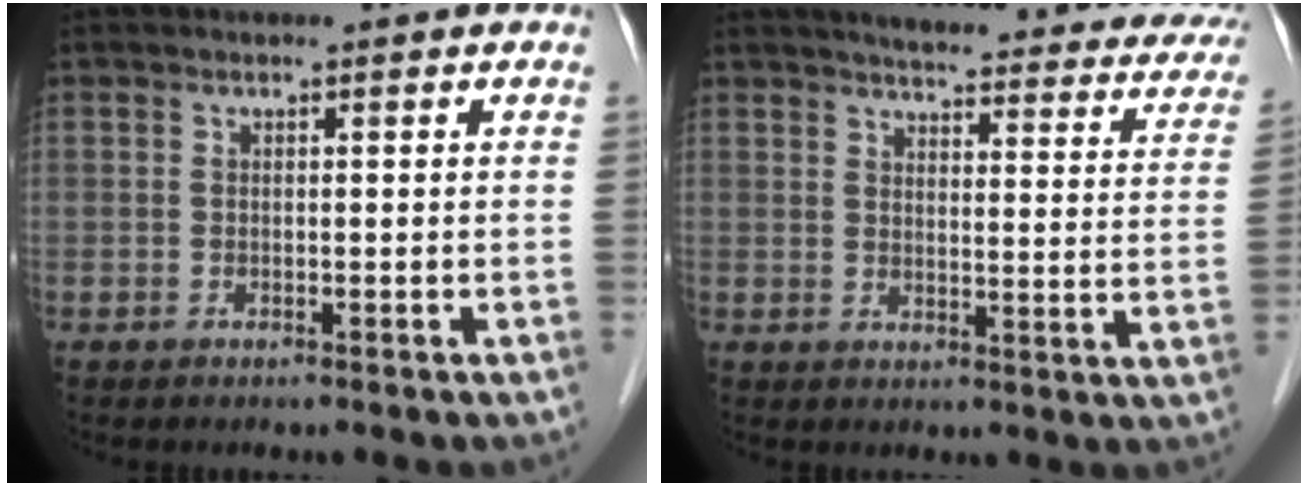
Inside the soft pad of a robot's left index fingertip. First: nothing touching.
{"total": 25.3, "force": [22.4, 5.1, 10.6], "torque": [-0.124, -0.031, 0.247]}